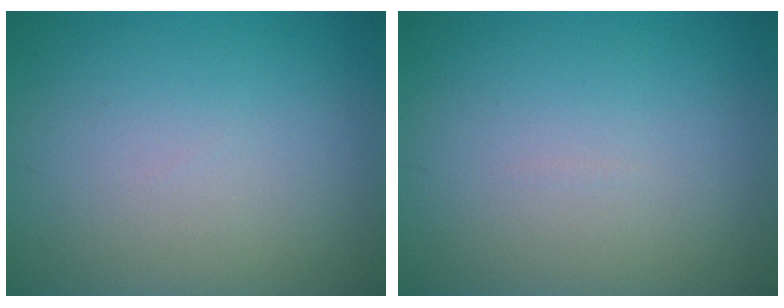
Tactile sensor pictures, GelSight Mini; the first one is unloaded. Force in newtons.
{"total": 0.0}